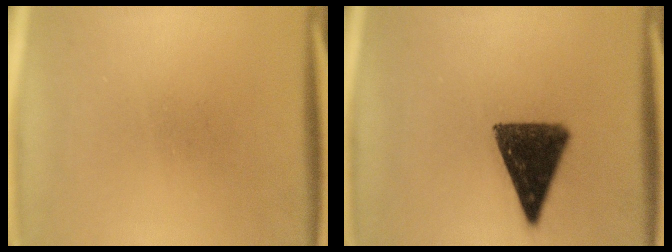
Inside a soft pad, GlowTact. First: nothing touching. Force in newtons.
{"total": 12.4}